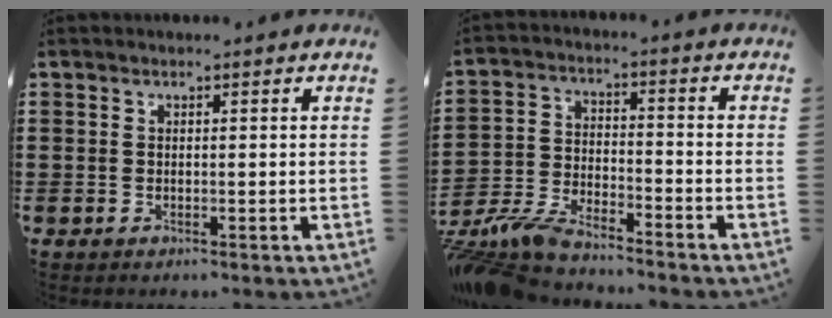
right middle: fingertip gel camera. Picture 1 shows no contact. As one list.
[{"total": 7.4, "force": [-7.1, 0.8, 1.8], "torque": [-0.056, 0.000, -0.145]}]